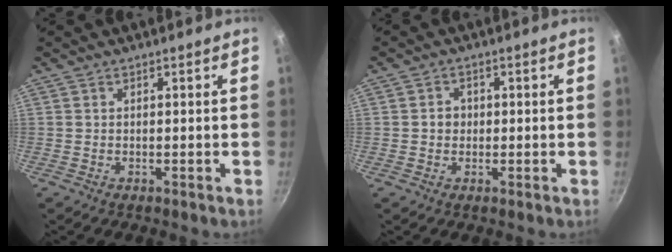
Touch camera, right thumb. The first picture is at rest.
{"total": 2.4, "force": [-0.1, 2.1, 1.0], "torque": [-0.002, 0.007, -0.004]}